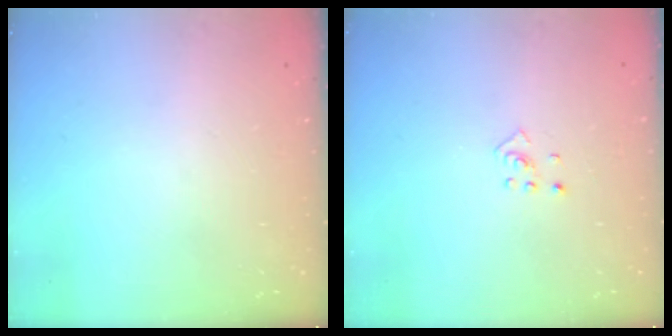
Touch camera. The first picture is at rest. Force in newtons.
{"total": 2.0, "press": 1.9, "slide": 0.8}